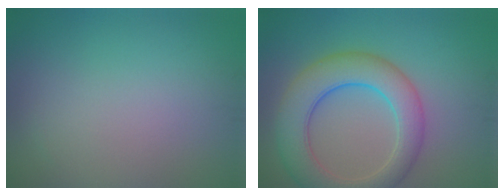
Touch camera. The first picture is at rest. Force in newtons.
{"total": 7.4, "press": 7.4, "slide": 0.5}